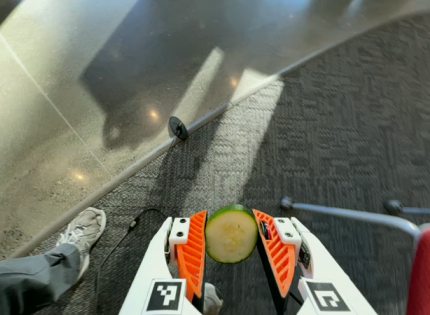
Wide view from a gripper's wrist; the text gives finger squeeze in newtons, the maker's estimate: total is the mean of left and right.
{"total": 10.4, "left": 10.7, "right": 10.1}